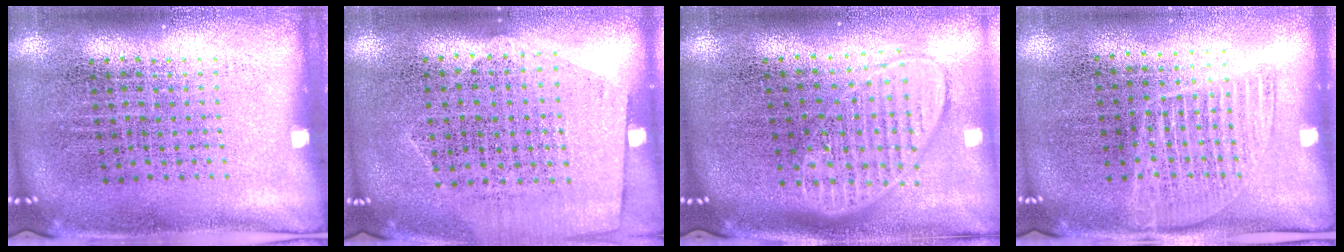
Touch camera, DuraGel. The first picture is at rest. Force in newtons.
{"total": 1.2, "press": 1.0, "slide": 0.7}
{"total": 1.8, "press": 1.5, "slide": 1.0}
{"total": 1.0, "press": 0.9, "slide": 0.5}